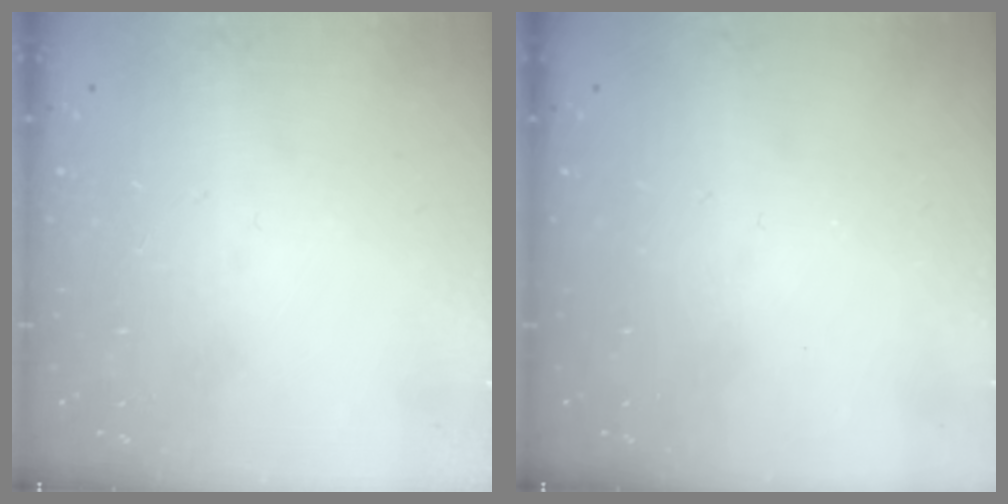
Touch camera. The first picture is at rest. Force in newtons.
{"total": 0.0}